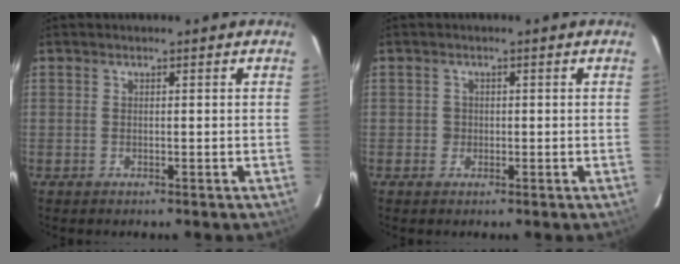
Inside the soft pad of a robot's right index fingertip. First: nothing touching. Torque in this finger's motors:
{"motor_torque": [0.16, 0.10, 0.06, 0.01]}